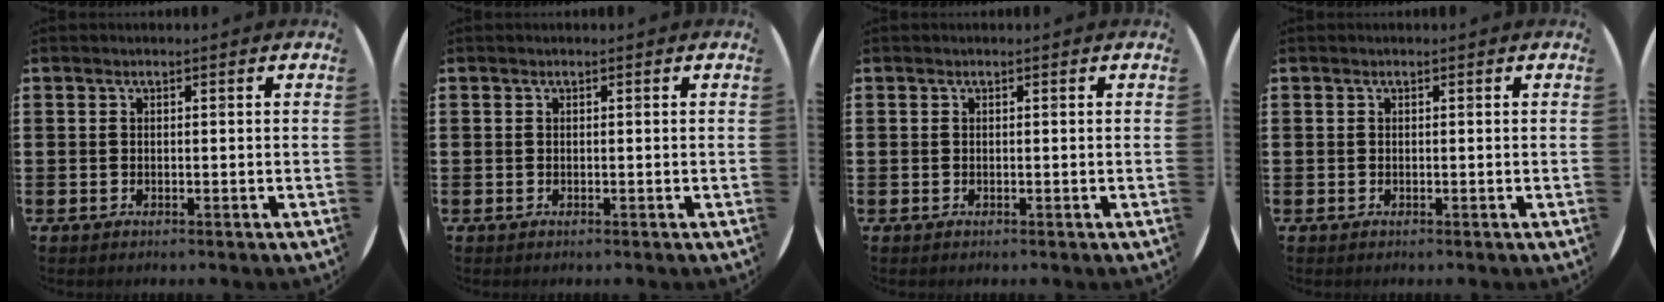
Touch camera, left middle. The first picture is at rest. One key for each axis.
{"total": 0.0}
{"total": 0.0}
{"total": 0.0}